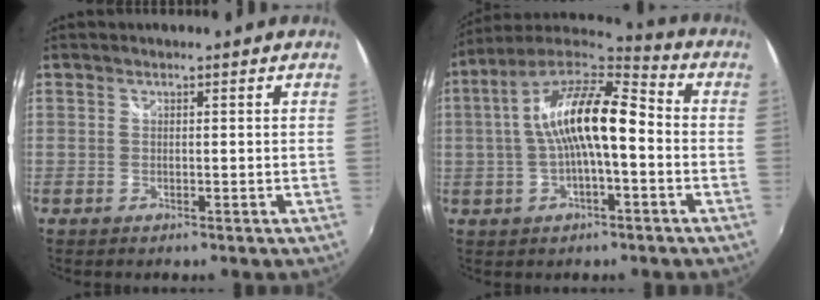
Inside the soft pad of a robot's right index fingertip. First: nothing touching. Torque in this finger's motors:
{"motor_torque": [1.02, -0.28, 1.05, 0.21]}